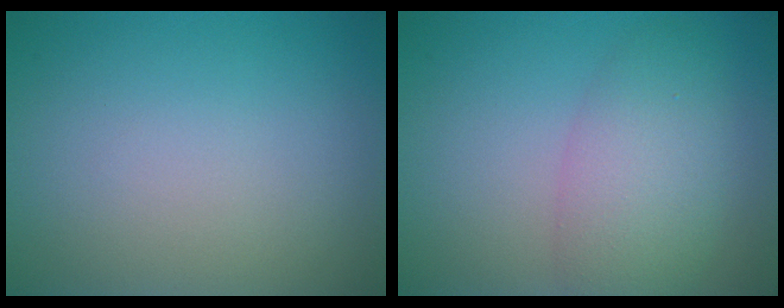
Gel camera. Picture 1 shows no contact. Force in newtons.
{"total": 5.0, "press": 5.0, "slide": 0.3}